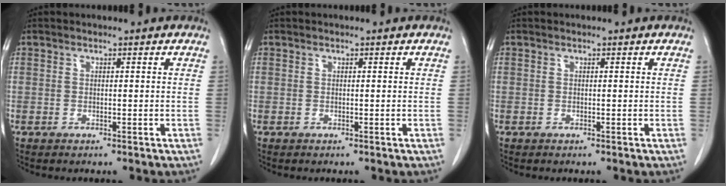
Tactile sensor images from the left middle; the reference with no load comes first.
{"total": 0.0}
{"total": 0.0}